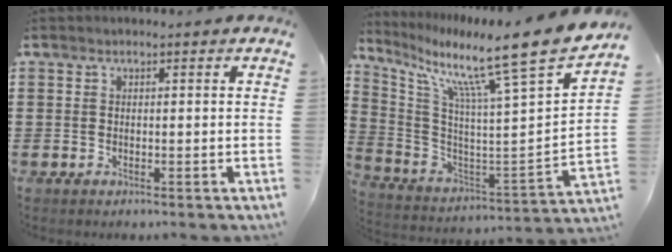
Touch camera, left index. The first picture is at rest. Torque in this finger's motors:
{"motor_torque": [1.17, -0.97, 0.82, 0.21]}